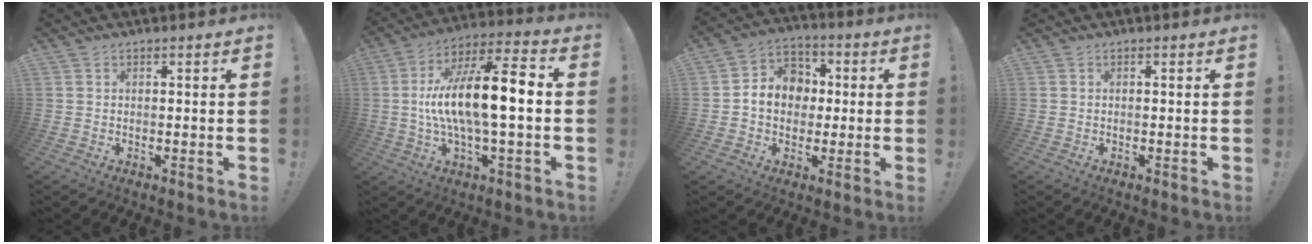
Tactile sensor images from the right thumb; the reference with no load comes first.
{"total": 17.6, "force": [-0.6, 4.6, 17.0], "torque": [-0.300, 0.003, -0.016]}
{"total": 10.7, "force": [-0.1, 9.5, 4.8], "torque": [-0.064, 0.009, 0.005]}
{"total": 0.0}